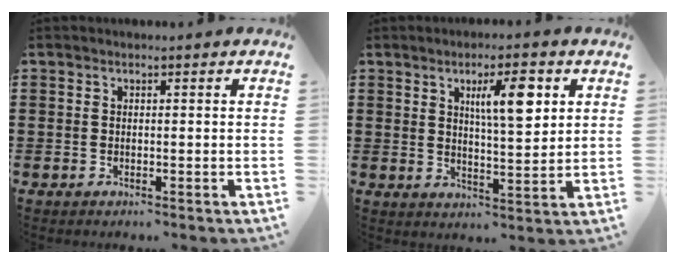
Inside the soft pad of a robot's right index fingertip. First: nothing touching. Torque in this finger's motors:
{"motor_torque": [0.57, 0.27, 0.40, 0.14]}